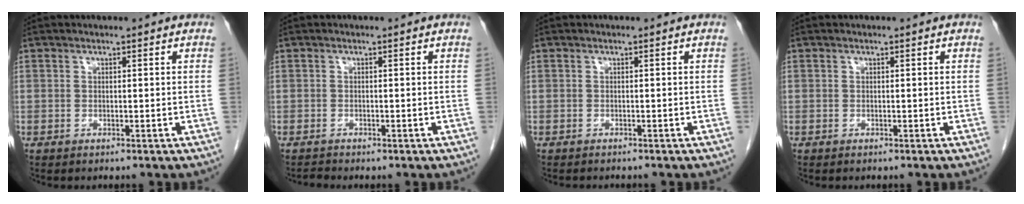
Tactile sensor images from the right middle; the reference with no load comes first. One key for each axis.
{"total": 0.6, "fx": -0.6, "fy": 0.1, "fz": -0.1, "tx": 0.001, "ty": -0.003, "tz": -0.012}
{"total": 1.7, "fx": -1.6, "fy": 0.2, "fz": 0.6, "tx": -0.017, "ty": -0.006, "tz": -0.017}
{"total": 0.0}